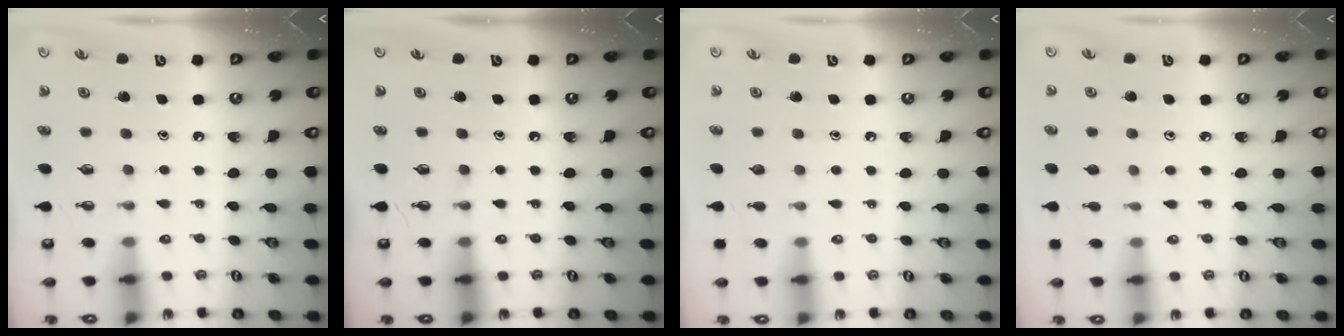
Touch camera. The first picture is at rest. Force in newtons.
{"total": 0.0}
{"total": 0.0}
{"total": 4.2, "press": 4.1, "slide": 0.4}